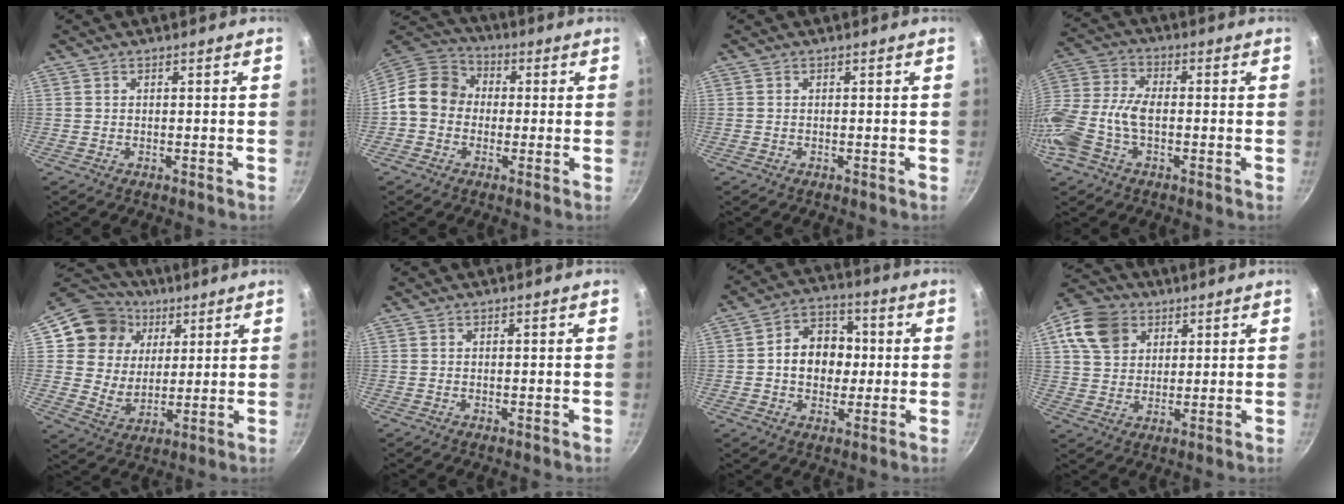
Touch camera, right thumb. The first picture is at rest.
{"total": 11.6, "force": [-0.5, 10.0, 6.0], "torque": [-0.073, 0.030, -0.034]}
{"total": 0.0}
{"total": 14.8, "force": [-3.4, 9.0, 11.2], "torque": [-0.240, 0.025, -0.082]}
{"total": 14.0, "force": [5.5, 11.9, 4.8], "torque": [-0.047, -0.004, 0.094]}
{"total": 0.0}
{"total": 11.3, "force": [0.3, 8.9, 6.9], "torque": [-0.070, 0.016, -0.006]}
{"total": 11.4, "force": [4.9, 8.7, 5.3], "torque": [-0.074, 0.000, 0.082]}